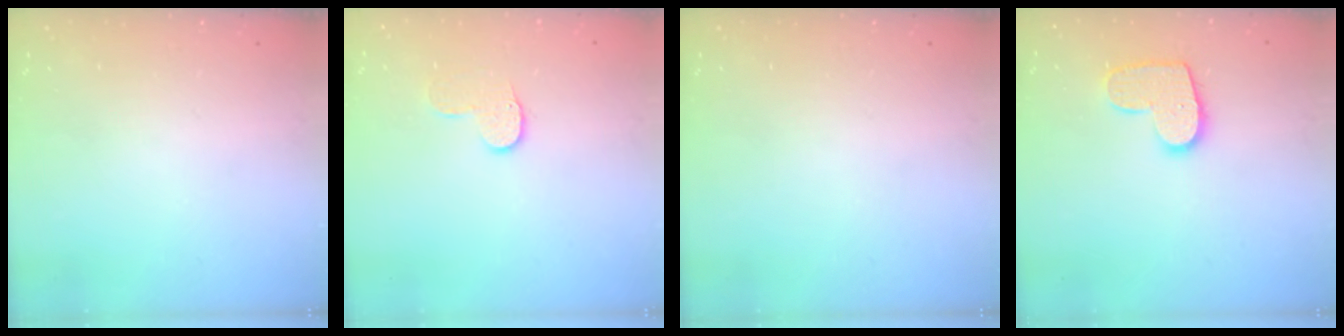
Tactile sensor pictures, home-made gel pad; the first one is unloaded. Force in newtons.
{"total": 6.6, "press": 6.6, "slide": 0.6}
{"total": 0.0}
{"total": 10.8, "press": 10.8, "slide": 0.5}